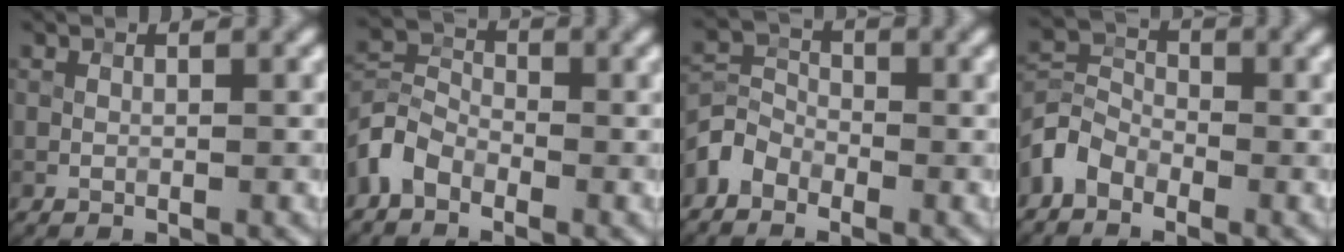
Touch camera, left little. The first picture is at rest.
{"total": 3.5, "force": [-2.3, 2.2, 1.5], "torque": [-0.034, 0.009, -0.058]}
{"total": 2.7, "force": [-1.9, 1.8, 0.6], "torque": [-0.012, 0.009, -0.047]}
{"total": 3.3, "force": [-2.2, 2.1, 1.2], "torque": [-0.026, 0.008, -0.057]}